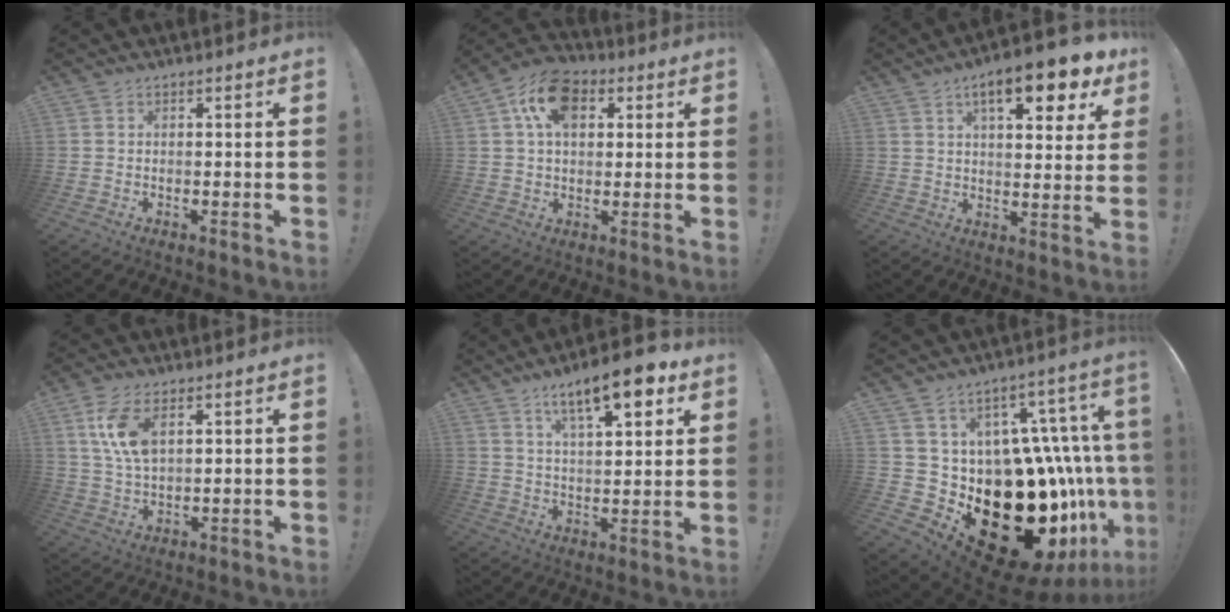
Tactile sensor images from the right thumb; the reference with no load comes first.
{"total": 12.5, "force": [4.6, 8.3, 8.1], "torque": [-0.137, 0.002, 0.089]}
{"total": 13.0, "force": [6.7, 4.0, 10.4], "torque": [-0.149, -0.028, 0.105]}
{"total": 9.3, "force": [3.7, 4.6, 7.2], "torque": [-0.139, -0.009, 0.066]}
{"total": 14.3, "force": [8.2, 4.4, 10.8], "torque": [-0.169, -0.034, 0.132]}
{"total": 31.6, "force": [-11.6, 18.5, 22.8], "torque": [-0.270, 0.011, -0.106]}